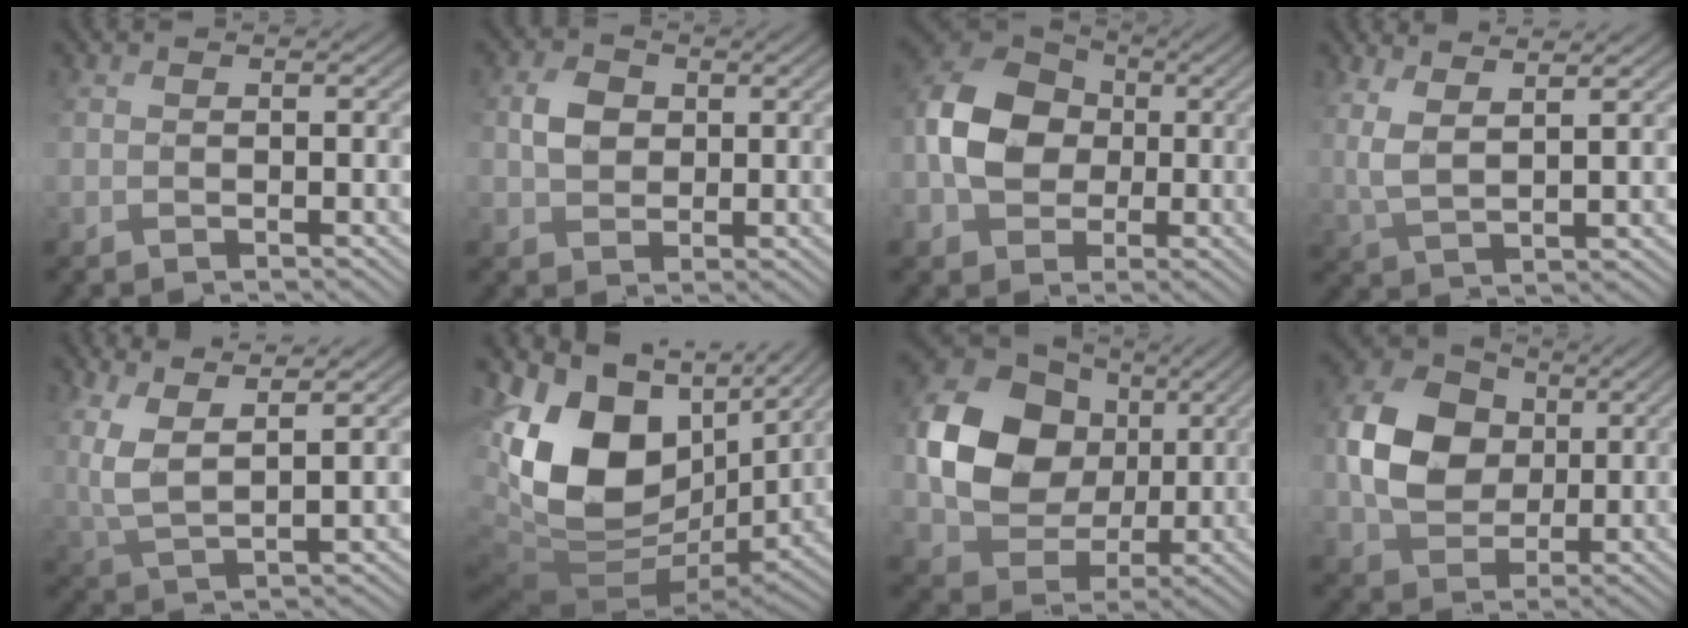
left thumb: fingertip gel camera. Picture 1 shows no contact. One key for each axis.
{"total": 3.0, "fx": 1.2, "fy": 2.6, "fz": 1.0, "tx": -0.023, "ty": 0.011, "tz": 0.019}
{"total": 8.8, "fx": -0.2, "fy": 7.1, "fz": 5.1, "tx": -0.125, "ty": 0.015, "tz": -0.022}
{"total": 4.6, "fx": 4.0, "fy": 0.7, "fz": 2.1, "tx": -0.051, "ty": 0.009, "tz": 0.083}
{"total": 6.8, "fx": 5.1, "fy": 1.5, "fz": 4.2, "tx": -0.107, "ty": 0.009, "tz": 0.107}
{"total": 17.9, "fx": 4.3, "fy": 11.8, "fz": 12.7, "tx": -0.281, "ty": -0.014, "tz": 0.099}
{"total": 13.5, "fx": 3.1, "fy": 11.1, "fz": 7.1, "tx": -0.162, "ty": 0.006, "tz": 0.055}
{"total": 9.0, "fx": 1.9, "fy": 7.2, "fz": 4.9, "tx": -0.114, "ty": 0.015, "tz": 0.032}